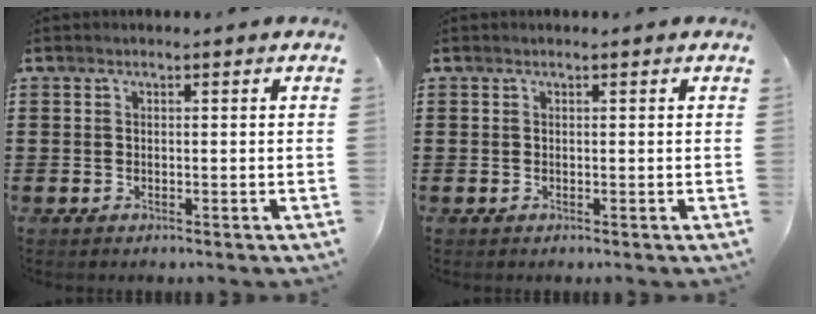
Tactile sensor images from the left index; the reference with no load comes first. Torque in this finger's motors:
{"motor_torque": [-0.32, 0.57, -0.02, 0.00]}